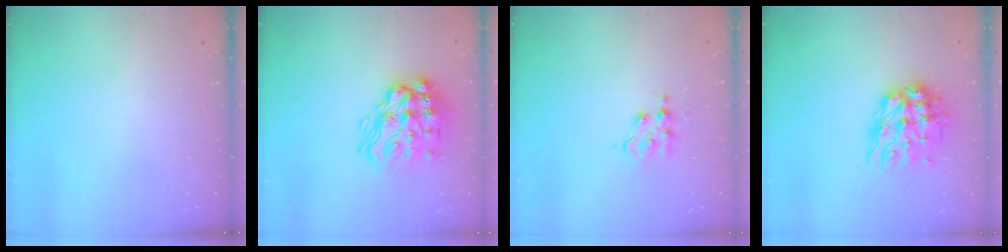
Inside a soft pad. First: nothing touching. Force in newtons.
{"total": 19.5, "press": 19.4, "slide": 2.7}
{"total": 4.0, "press": 4.0, "slide": 0.5}
{"total": 12.8, "press": 12.8, "slide": 1.4}